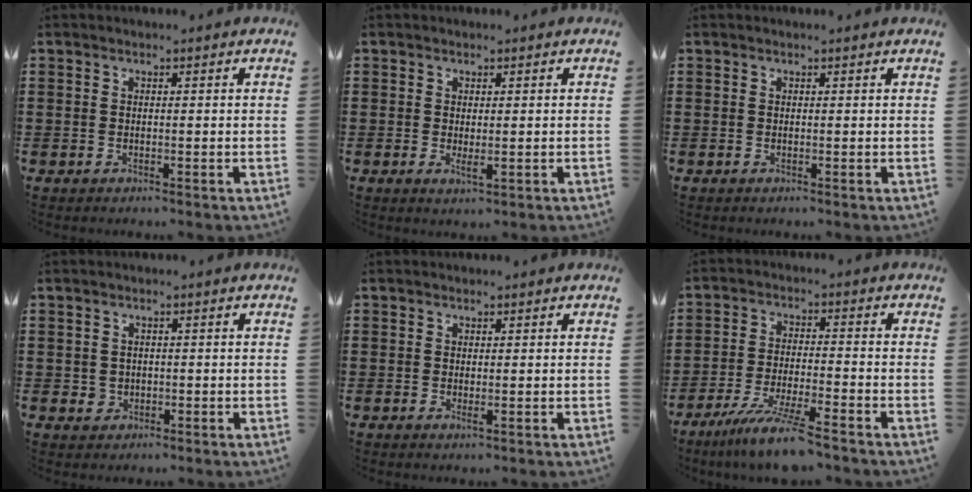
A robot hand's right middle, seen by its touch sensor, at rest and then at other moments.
{"total": 1.6, "force": [0.3, 0.6, 1.5], "torque": [-0.029, -0.002, 0.007]}
{"total": 0.0}
{"total": 1.5, "force": [-0.1, 1.4, 0.4], "torque": [-0.012, 0.006, -0.004]}
{"total": 0.6, "force": [0.2, 0.1, 0.6], "torque": [-0.011, -0.002, 0.005]}
{"total": 7.9, "force": [-6.4, -0.2, 4.5], "torque": [-0.090, -0.012, -0.121]}